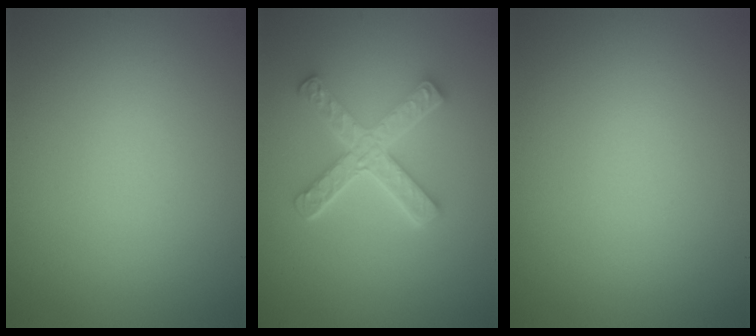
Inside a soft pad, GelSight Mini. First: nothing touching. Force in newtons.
{"total": 5.0, "press": 3.8, "slide": 3.2}
{"total": 0.0}